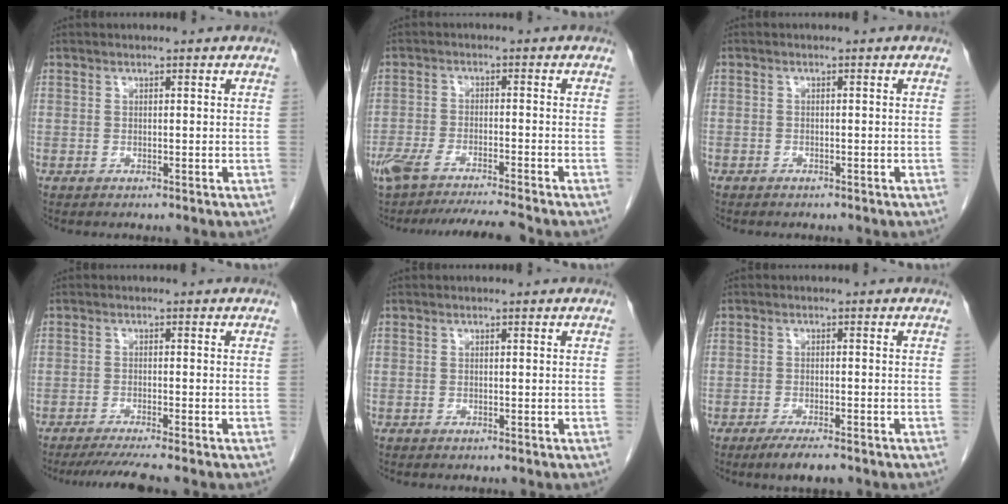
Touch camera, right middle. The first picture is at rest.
{"total": 11.1, "force": [-9.9, -0.5, 4.8], "torque": [-0.069, -0.011, -0.160]}
{"total": 0.7, "force": [-0.5, 0.4, 0.1], "torque": [-0.007, 0.003, -0.010]}
{"total": 5.7, "force": [-4.7, -1.1, 3.0], "torque": [-0.037, -0.018, -0.077]}
{"total": 0.0}
{"total": 4.1, "force": [-3.0, 0.5, 2.7], "torque": [-0.044, -0.009, -0.049]}